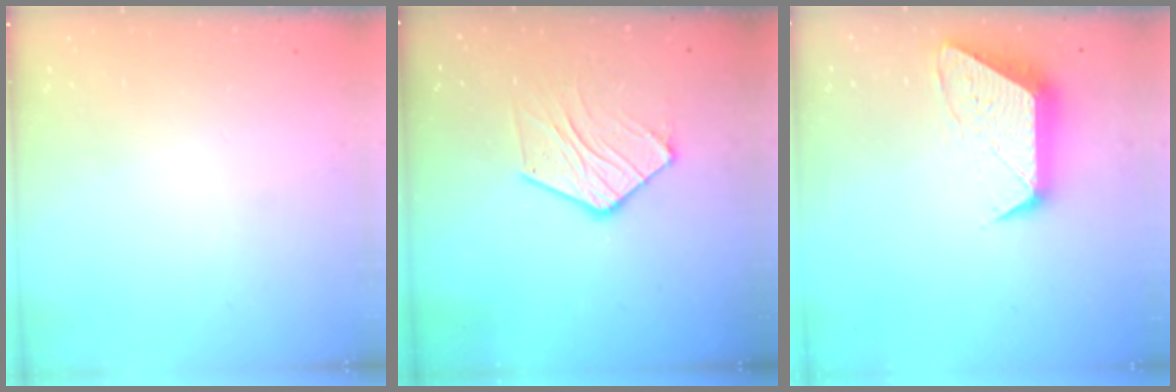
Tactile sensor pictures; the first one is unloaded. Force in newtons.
{"total": 11.9, "press": 11.8, "slide": 0.9}
{"total": 11.8, "press": 11.8, "slide": 0.8}